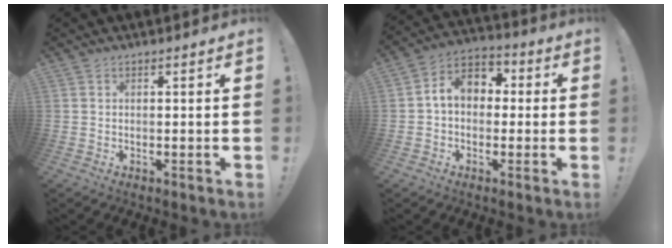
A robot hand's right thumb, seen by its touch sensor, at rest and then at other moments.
{"total": 9.0, "force": [1.0, 6.6, 5.9], "torque": [-0.096, 0.018, 0.026]}